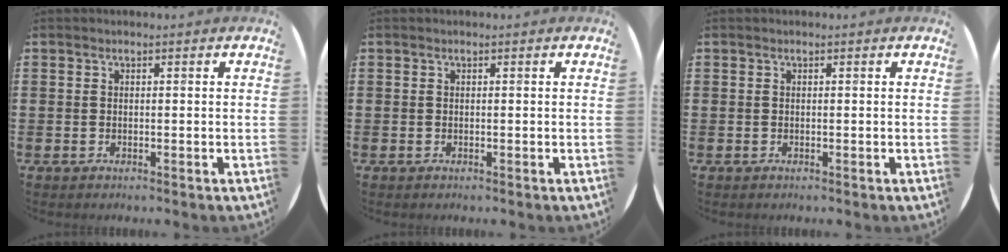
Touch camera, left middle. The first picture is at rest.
{"total": 0.0}
{"total": 0.0}